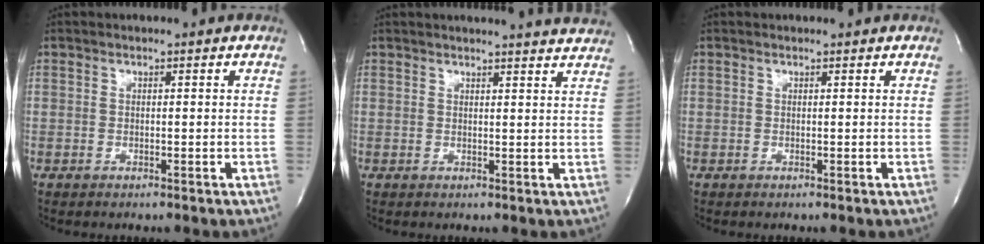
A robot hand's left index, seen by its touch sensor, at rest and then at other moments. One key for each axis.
{"total": 10.3, "fx": 9.9, "fy": -0.3, "fz": 2.8, "tx": -0.037, "ty": -0.024, "tz": 0.098}
{"total": 0.7, "fx": 0.7, "fy": 0.0, "fz": 0.1, "tx": -0.005, "ty": 0.003, "tz": 0.008}